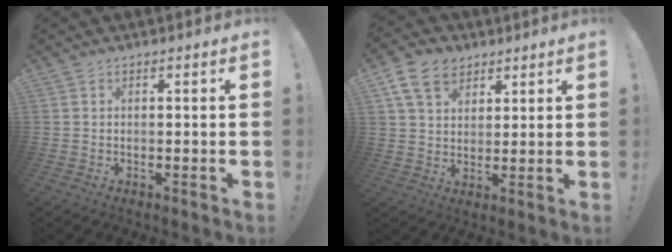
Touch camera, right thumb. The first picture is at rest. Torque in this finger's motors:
{"motor_torque": [-0.39, 0.38, 0.04, -0.07, 0.03]}